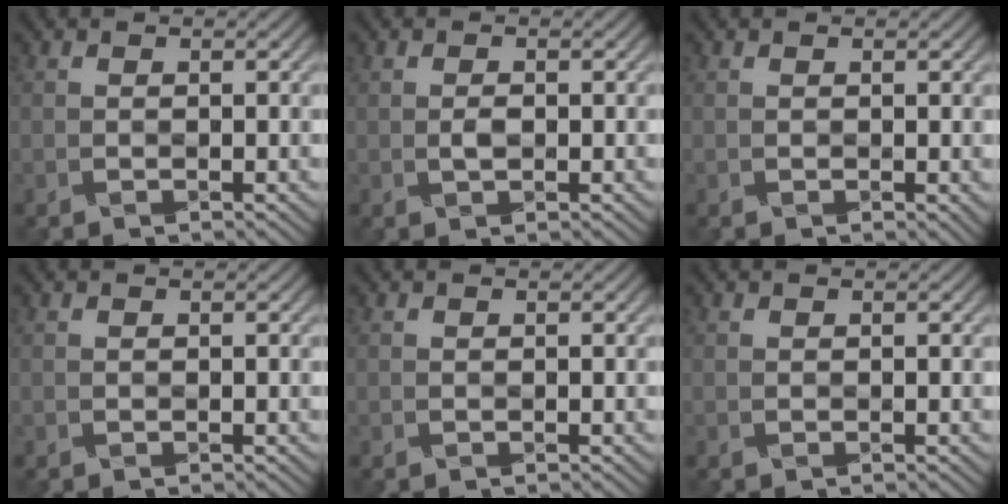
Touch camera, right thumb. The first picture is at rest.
{"total": 0.9, "force": [-0.1, 0.5, 0.8], "torque": [-0.012, 0.003, -0.001]}
{"total": 0.8, "force": [0.3, 0.2, 0.7], "torque": [-0.010, 0.001, 0.007]}
{"total": 0.0}
{"total": 0.0}
{"total": 0.0}